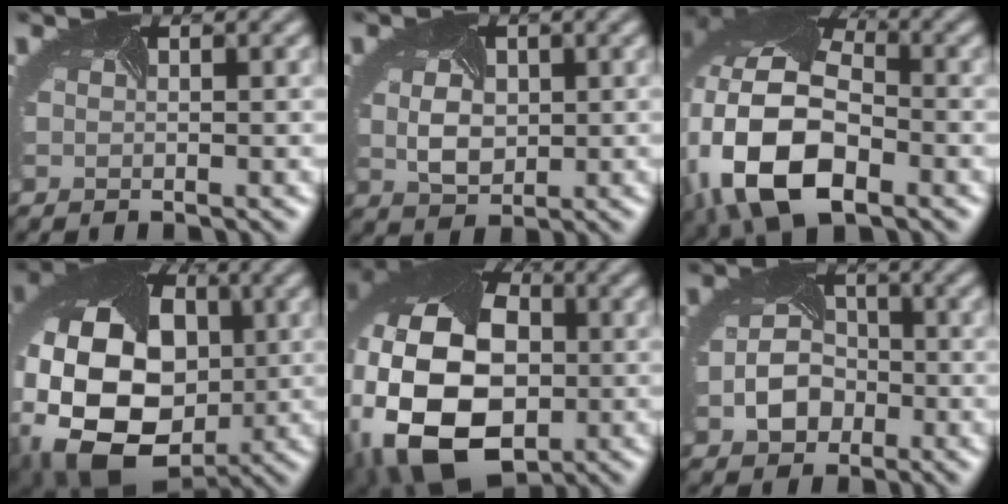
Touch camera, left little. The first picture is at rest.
{"total": 3.0, "force": [0.4, 2.1, 2.1], "torque": [-0.049, -0.007, 0.014]}
{"total": 15.5, "force": [-3.8, 8.9, 12.1], "torque": [-0.255, -0.021, -0.069]}
{"total": 16.3, "force": [-3.2, 11.5, 11.2], "torque": [-0.220, -0.019, -0.049]}
{"total": 21.4, "force": [-4.0, 15.6, 14.1], "torque": [-0.262, -0.023, -0.101]}
{"total": 4.0, "force": [-1.5, 3.0, 2.2], "torque": [-0.044, -0.007, -0.024]}